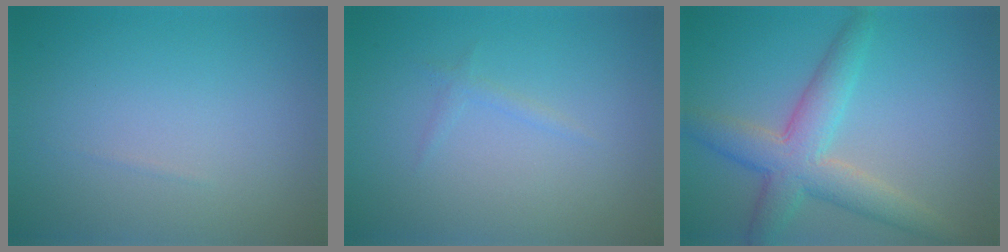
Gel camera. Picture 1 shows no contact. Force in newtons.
{"total": 0.7, "press": 0.7, "slide": 0.1}
{"total": 5.5, "press": 5.5, "slide": 0.5}